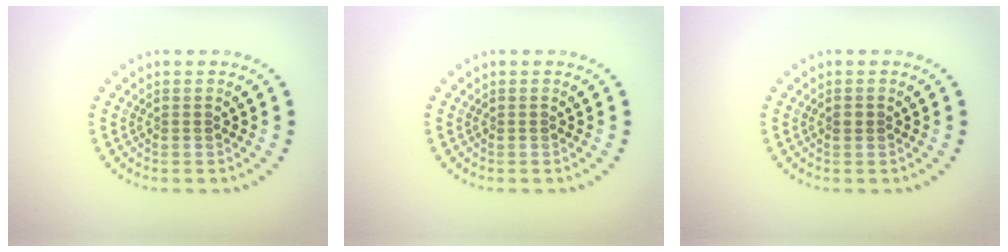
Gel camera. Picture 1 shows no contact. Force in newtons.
{"total": 0.0}
{"total": 0.8, "press": 0.8, "slide": 0.1}